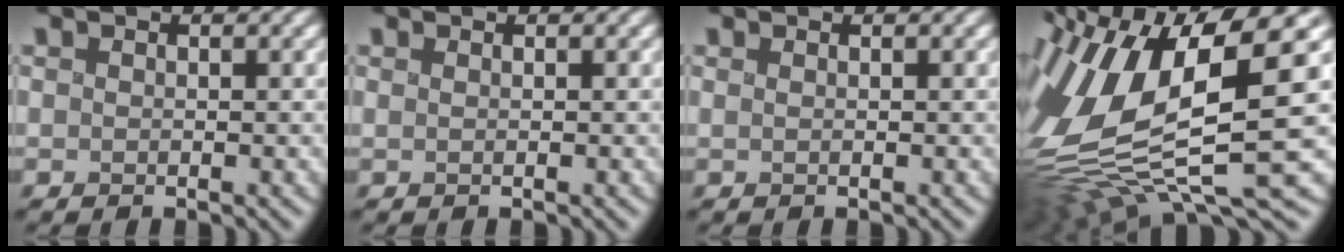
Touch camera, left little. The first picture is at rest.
{"total": 0.0}
{"total": 0.0}
{"total": 14.8, "force": [0.8, 5.7, 13.7], "torque": [-0.285, 0.001, 0.018]}